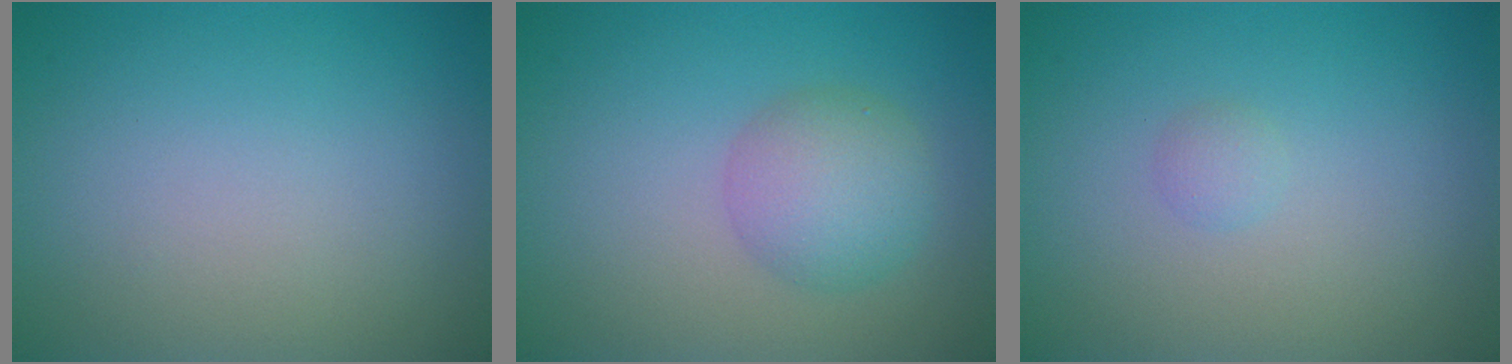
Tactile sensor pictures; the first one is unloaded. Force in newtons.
{"total": 3.8, "press": 3.8, "slide": 0.1}
{"total": 0.8, "press": 0.8, "slide": 0.1}